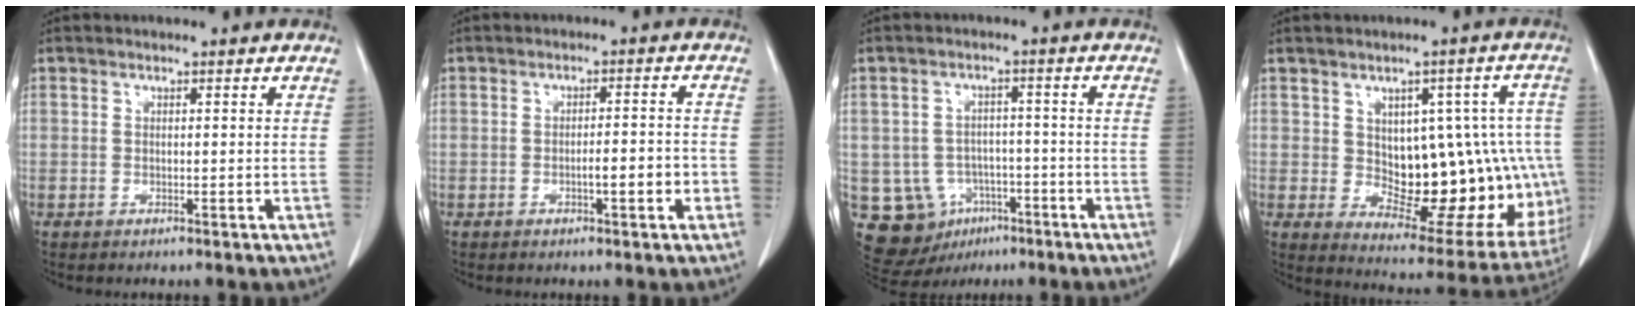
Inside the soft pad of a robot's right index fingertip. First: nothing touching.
{"total": 3.9, "force": [-1.4, 0.8, 3.6], "torque": [-0.051, 0.006, -0.019]}
{"total": 10.5, "force": [-4.0, 9.2, 3.2], "torque": [-0.067, 0.020, -0.043]}
{"total": 18.6, "force": [-0.4, 8.5, 16.5], "torque": [-0.161, 0.025, 0.024]}